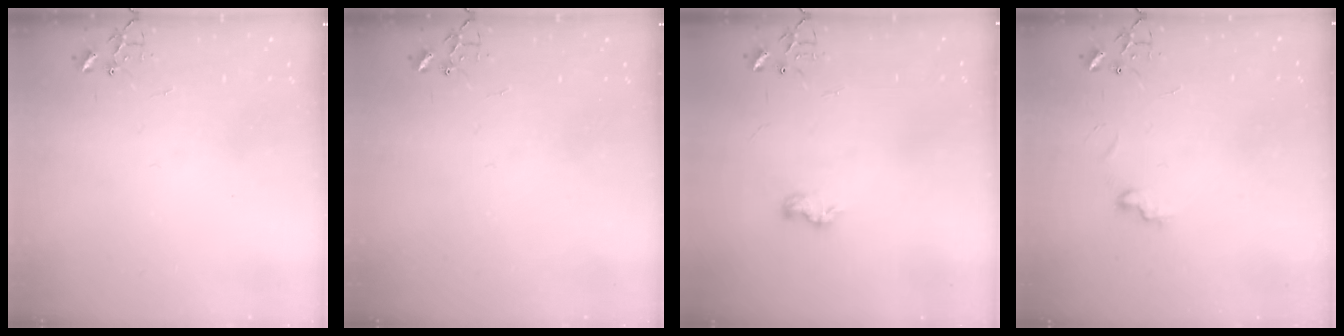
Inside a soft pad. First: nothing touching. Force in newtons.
{"total": 0.0}
{"total": 6.4, "press": 6.4, "slide": 0.3}
{"total": 6.9, "press": 6.9, "slide": 0.7}